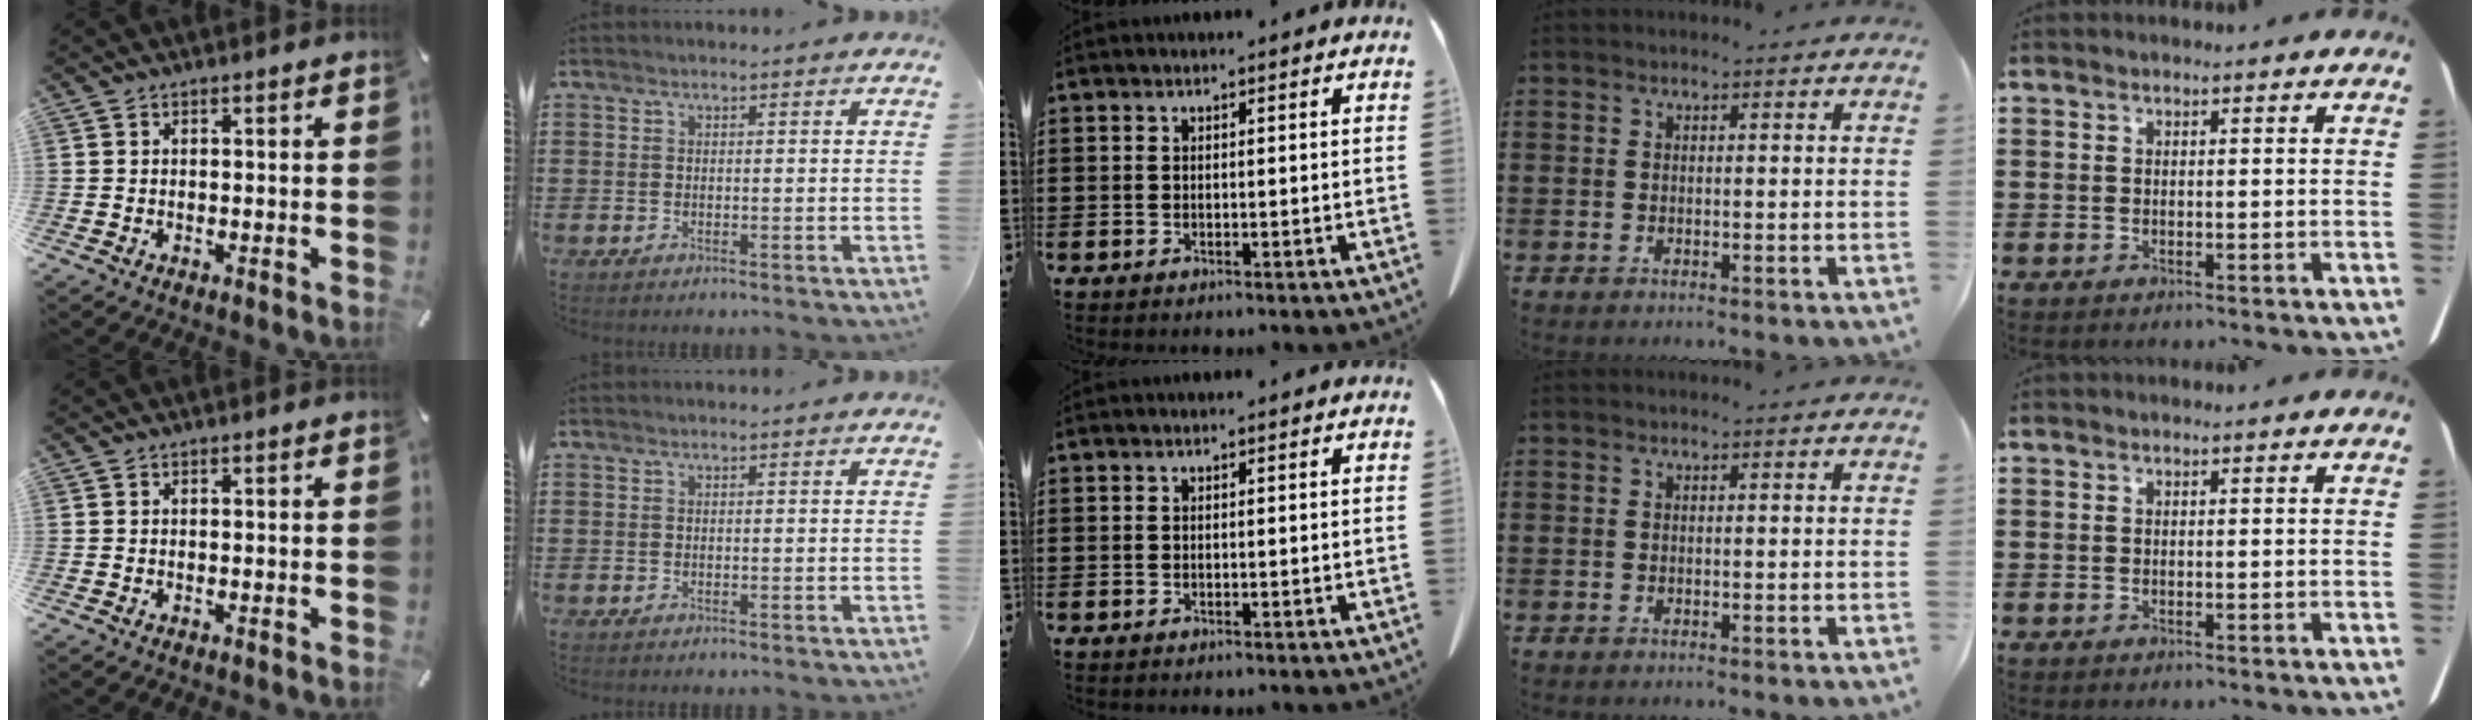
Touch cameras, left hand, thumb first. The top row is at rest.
{}